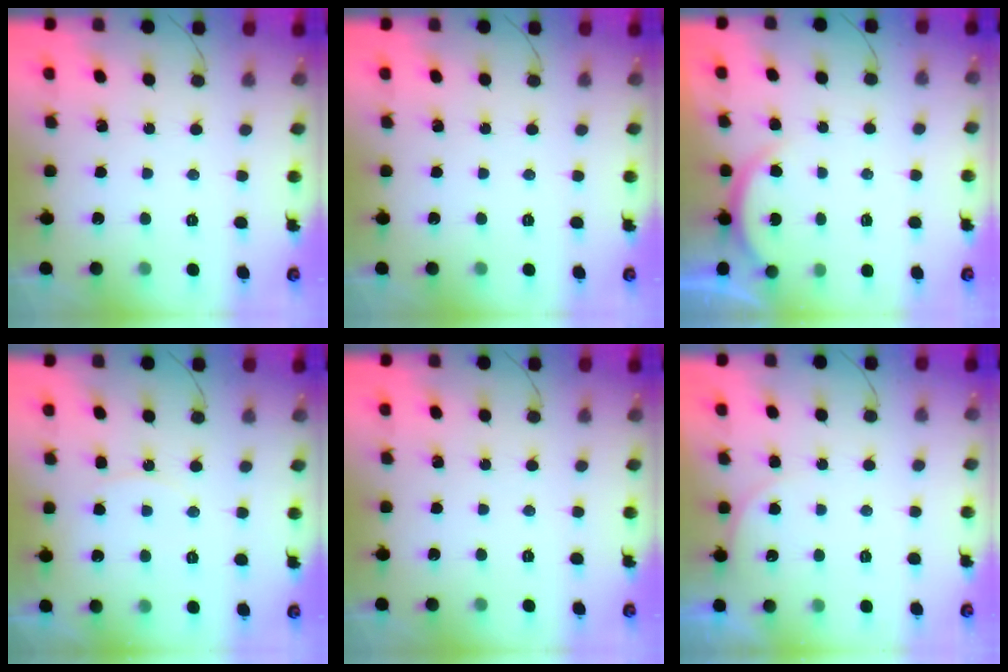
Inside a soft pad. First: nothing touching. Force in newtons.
{"total": 0.0}
{"total": 2.8, "press": 2.8, "slide": 0.6}
{"total": 4.6, "press": 4.6, "slide": 0.4}
{"total": 0.0}
{"total": 3.2, "press": 2.6, "slide": 1.9}